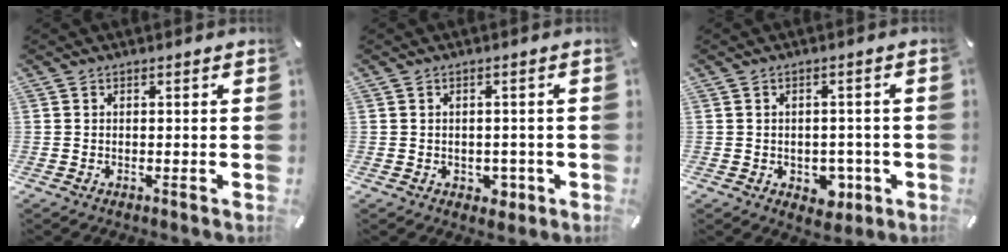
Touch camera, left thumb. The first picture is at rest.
{"total": 3.0, "force": [-0.9, 2.5, 1.4], "torque": [-0.006, -0.002, -0.019]}
{"total": 5.0, "force": [-1.5, 3.9, 2.6], "torque": [-0.019, 0.000, -0.027]}